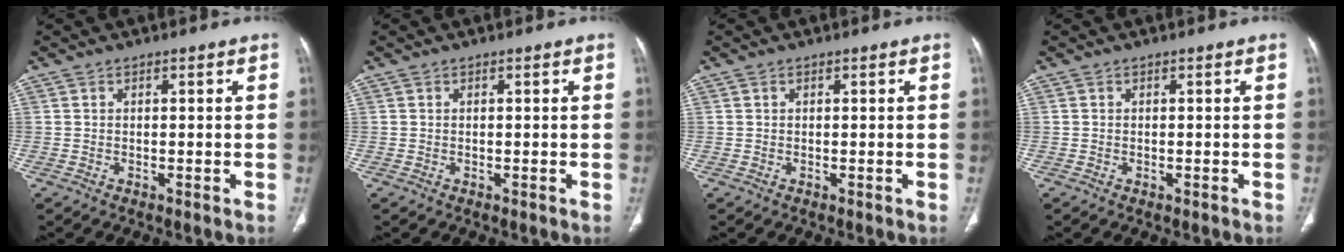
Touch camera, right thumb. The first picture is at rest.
{"total": 0.0}
{"total": 0.0}
{"total": 0.0}